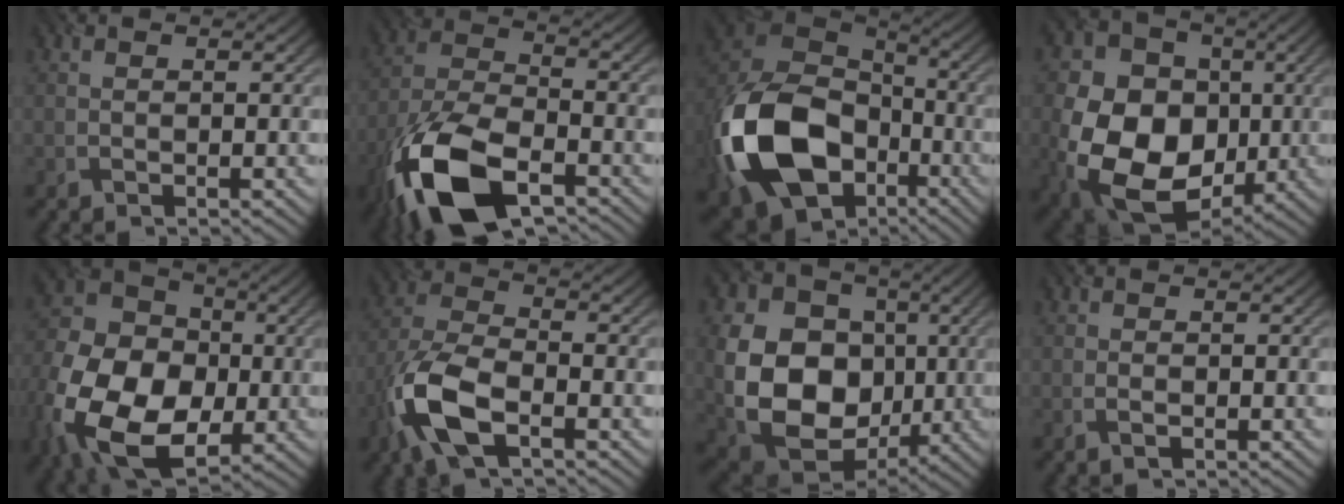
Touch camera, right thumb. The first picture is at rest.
{"total": 16.1, "force": [-9.0, 7.5, 11.0], "torque": [-0.253, -0.040, -0.178]}
{"total": 18.7, "force": [-6.9, 13.2, 11.3], "torque": [-0.271, -0.034, -0.136]}
{"total": 18.7, "force": [-2.7, 14.3, 11.7], "torque": [-0.237, -0.031, -0.040]}
{"total": 20.1, "force": [-5.4, 14.7, 12.6], "torque": [-0.289, -0.051, -0.094]}
{"total": 10.5, "force": [-4.8, 4.7, 8.0], "torque": [-0.192, -0.009, -0.108]}
{"total": 16.3, "force": [-0.8, 12.8, 10.0], "torque": [-0.225, -0.025, -0.006]}
{"total": 0.9, "force": [-0.4, 0.4, 0.7], "torque": [-0.018, -0.001, -0.006]}